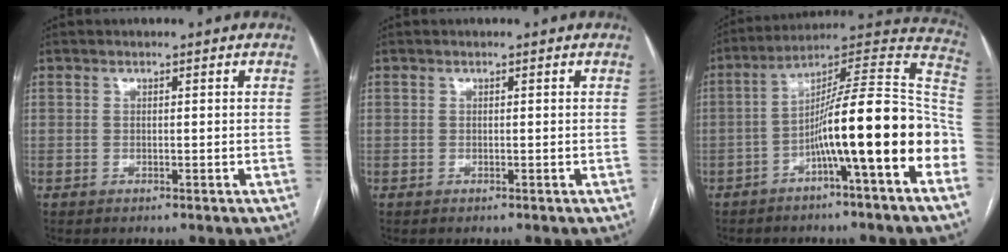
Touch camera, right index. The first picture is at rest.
{"total": 0.0}
{"total": 18.9, "force": [-5.8, 0.5, 18.0], "torque": [-0.241, 0.035, -0.092]}